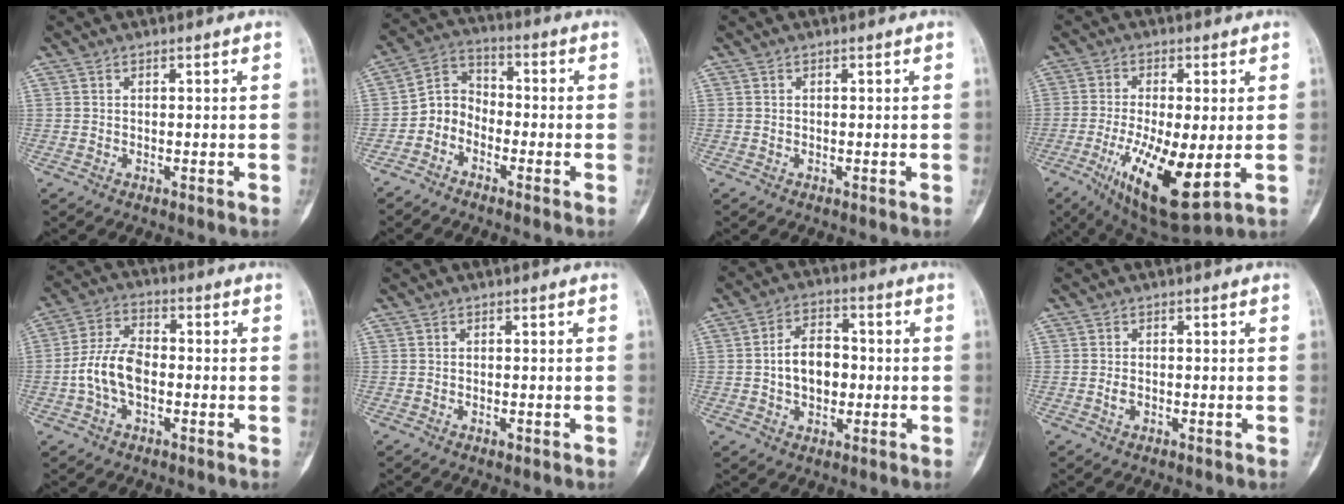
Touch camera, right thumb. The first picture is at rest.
{"total": 6.1, "force": [-2.9, 4.9, 2.3], "torque": [-0.017, 0.044, -0.071]}
{"total": 0.0}
{"total": 15.3, "force": [-3.6, 5.0, 14.0], "torque": [-0.257, -0.023, -0.047]}
{"total": 9.1, "force": [-1.8, 5.5, 7.1], "torque": [-0.144, 0.028, -0.040]}
{"total": 0.8, "force": [-0.4, 0.3, 0.5], "torque": [-0.010, 0.001, -0.007]}
{"total": 8.8, "force": [-0.5, 6.0, 6.4], "torque": [-0.084, 0.020, -0.013]}
{"total": 1.3, "force": [-0.4, 0.8, 0.9], "torque": [-0.022, 0.002, -0.009]}